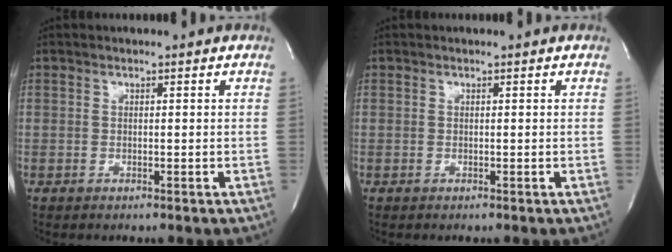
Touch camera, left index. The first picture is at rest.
{"total": 0.0}